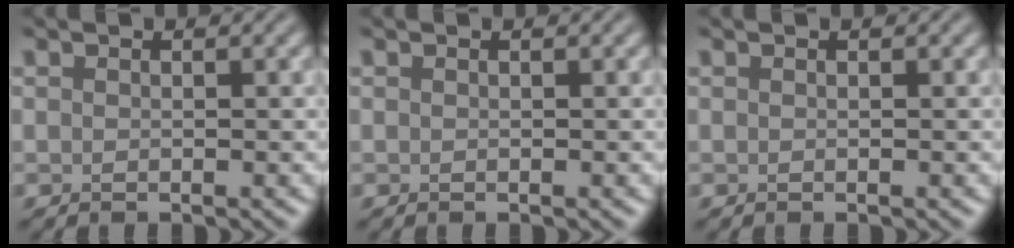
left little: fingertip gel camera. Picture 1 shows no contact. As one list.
[{"total": 0.0}, {"total": 0.0}]